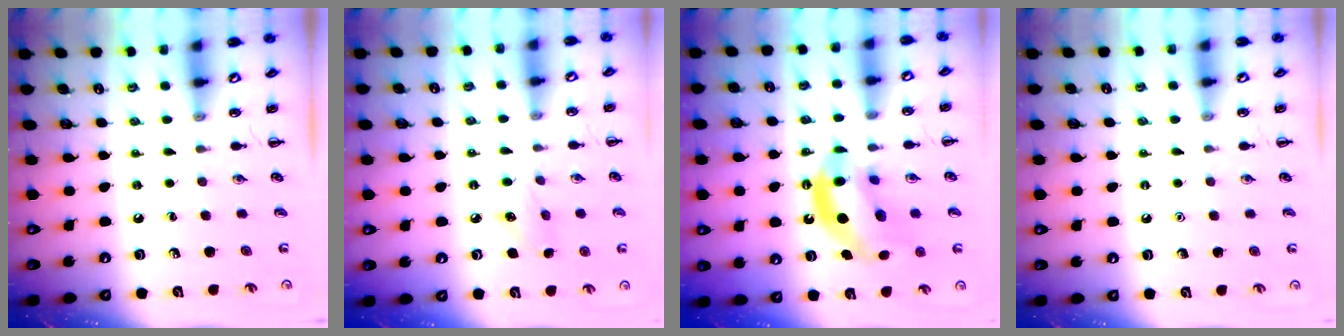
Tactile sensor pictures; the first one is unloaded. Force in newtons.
{"total": 5.2, "press": 5.1, "slide": 1.3}
{"total": 13.3, "press": 12.9, "slide": 3.4}
{"total": 1.6, "press": 1.6, "slide": 0.1}